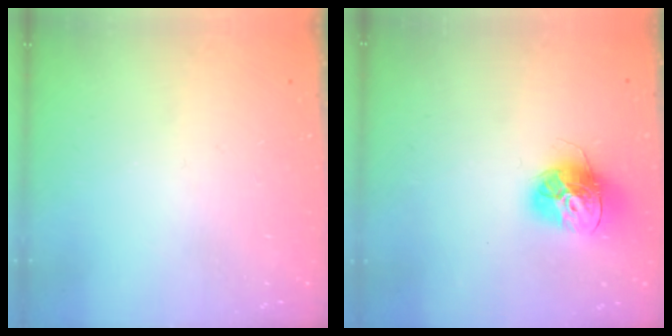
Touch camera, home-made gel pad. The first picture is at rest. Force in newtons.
{"total": 14.5, "press": 14.4, "slide": 1.5}